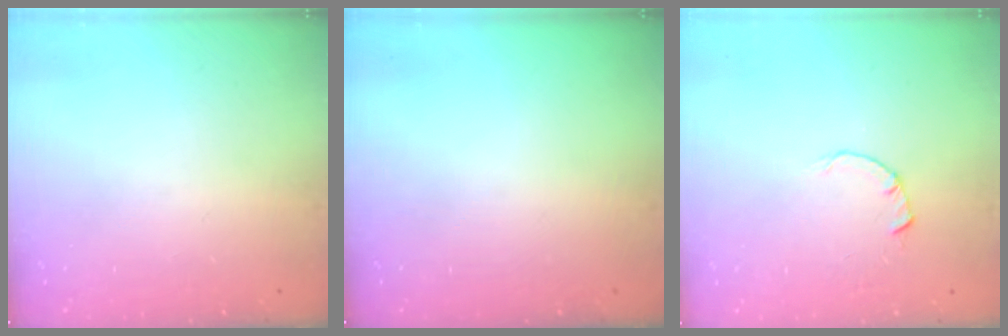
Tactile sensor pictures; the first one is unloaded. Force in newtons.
{"total": 0.0}
{"total": 1.8, "press": 1.7, "slide": 0.3}